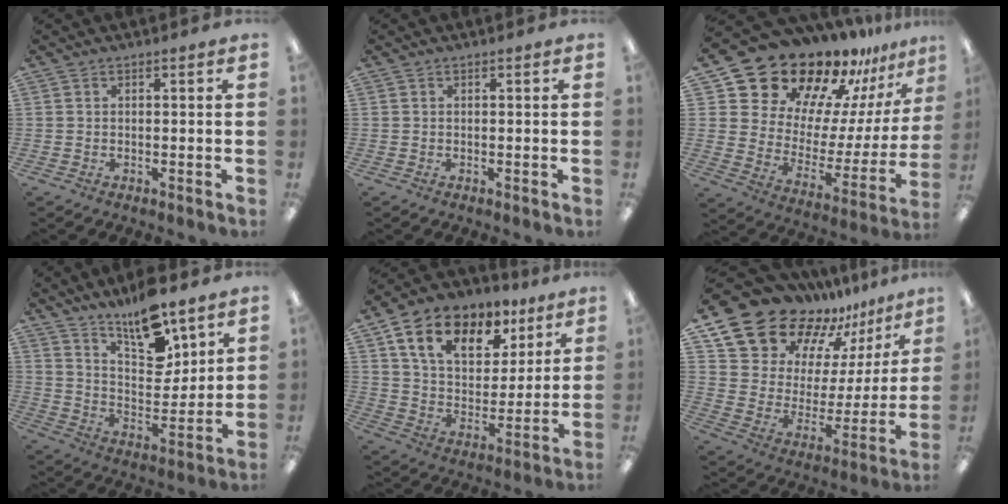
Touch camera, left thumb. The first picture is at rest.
{"total": 0.0}
{"total": 21.4, "force": [18.8, 9.4, 4.5], "torque": [-0.099, -0.160, 0.350]}
{"total": 13.5, "force": [10.2, 5.1, 7.2], "torque": [-0.113, -0.063, 0.180]}
{"total": 15.0, "force": [9.0, 9.1, 7.9], "torque": [-0.146, -0.033, 0.165]}
{"total": 19.3, "force": [16.4, 9.5, 3.6], "torque": [-0.096, -0.132, 0.309]}